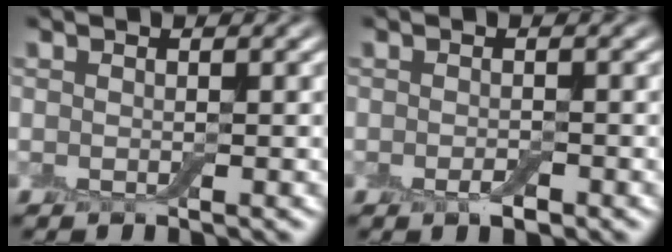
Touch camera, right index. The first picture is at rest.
{"total": 1.3, "force": [-0.6, 0.5, 1.0], "torque": [-0.017, -0.002, -0.010]}